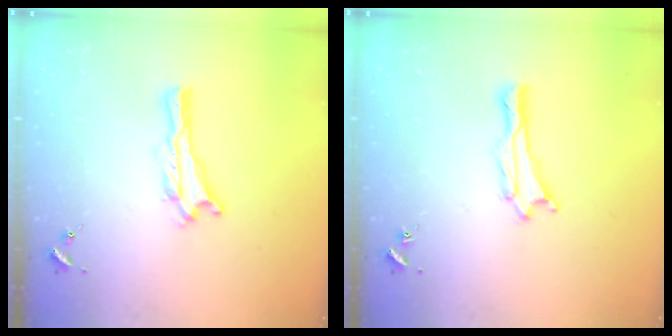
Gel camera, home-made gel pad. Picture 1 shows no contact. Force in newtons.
{"total": 1.0, "press": 0.9, "slide": 0.1}